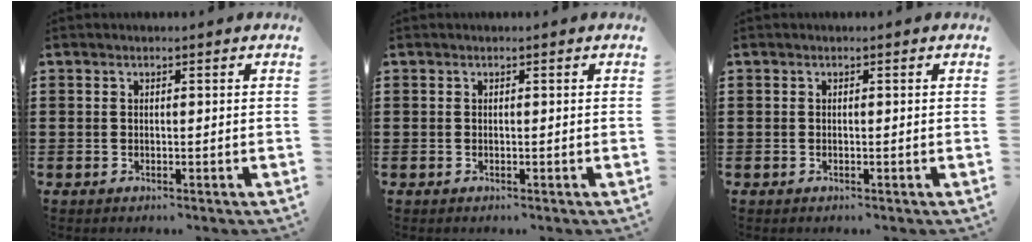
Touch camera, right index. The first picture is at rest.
{"total": 0.0}
{"total": 0.0}